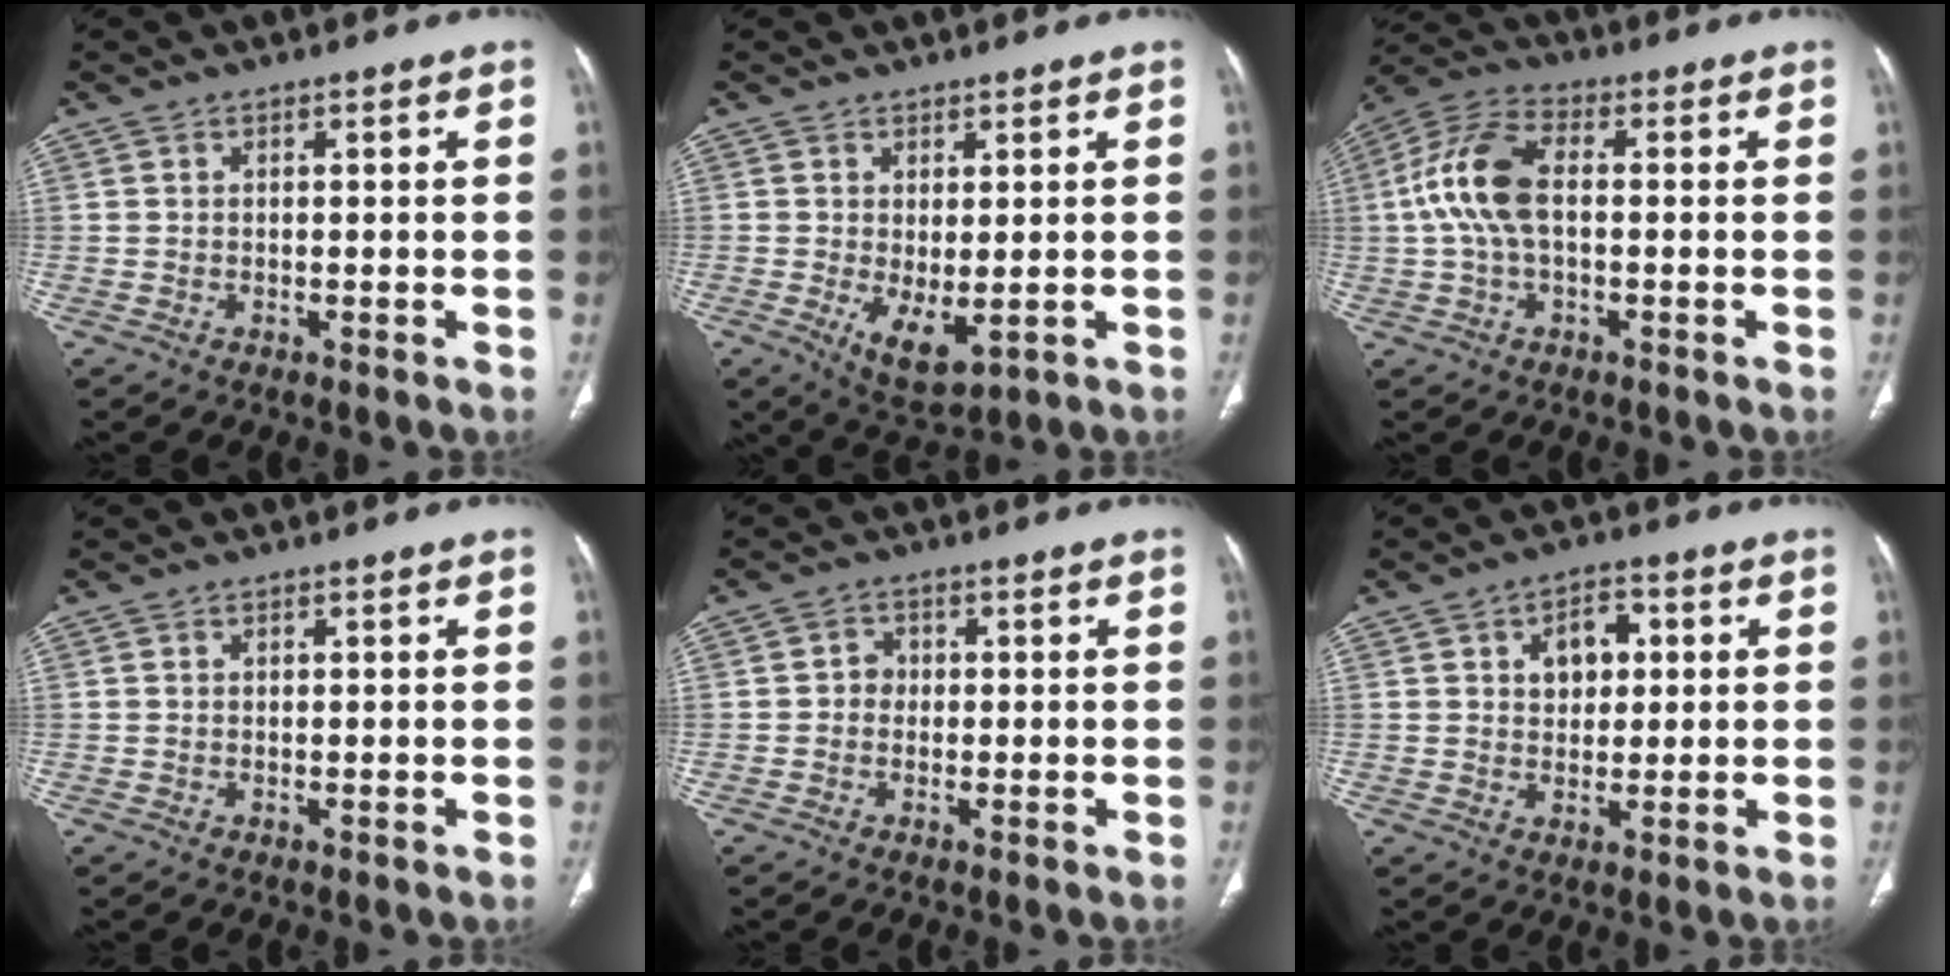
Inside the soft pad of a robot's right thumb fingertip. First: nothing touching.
{"total": 5.8, "force": [-0.8, 2.6, 5.2], "torque": [-0.084, -0.018, 0.001]}
{"total": 11.0, "force": [0.2, 5.8, 9.3], "torque": [-0.205, 0.030, 0.000]}
{"total": 0.0}
{"total": 2.3, "force": [-0.2, 2.1, 0.9], "torque": [0.001, 0.008, -0.008]}
{"total": 6.4, "force": [1.7, 4.5, 4.3], "torque": [-0.037, 0.002, 0.024]}